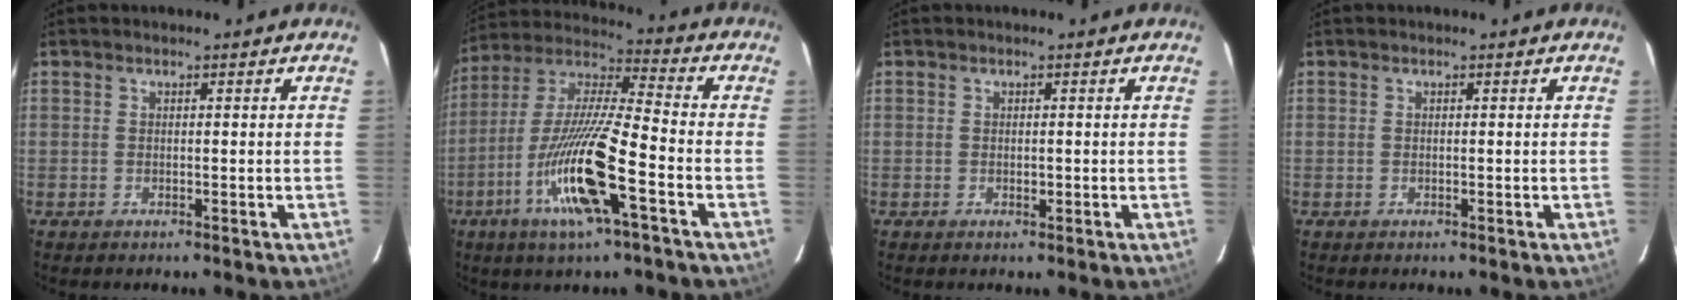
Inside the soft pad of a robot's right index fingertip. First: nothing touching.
{"total": 16.5, "force": [-6.4, 1.1, 15.2], "torque": [-0.308, -0.013, -0.121]}
{"total": 0.7, "force": [-0.1, 0.3, 0.6], "torque": [-0.010, 0.000, -0.001]}
{"total": 0.0}